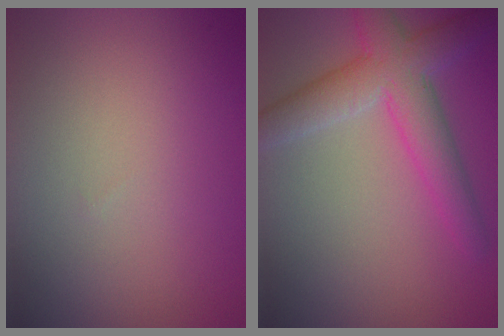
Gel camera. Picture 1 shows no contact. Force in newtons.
{"total": 5.5, "press": 5.5, "slide": 0.2}